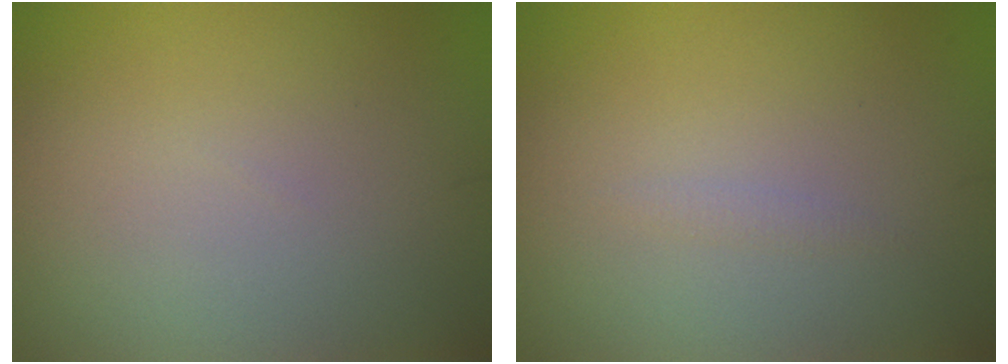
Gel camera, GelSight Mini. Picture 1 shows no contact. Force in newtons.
{"total": 0.5, "press": 0.5, "slide": 0.1}